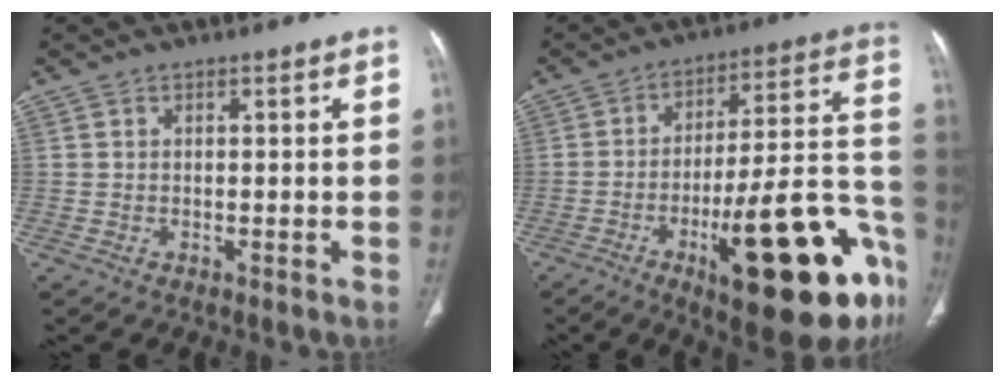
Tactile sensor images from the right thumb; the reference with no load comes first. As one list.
[{"total": 28.8, "force": [-11.7, 7.9, 25.0], "torque": [-0.274, 0.056, -0.159]}]